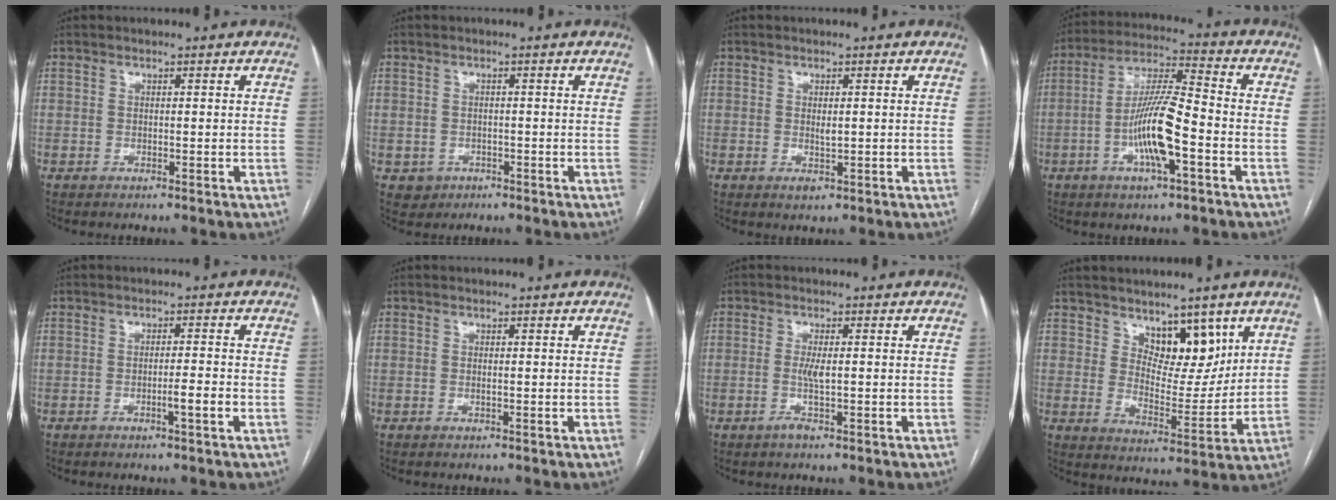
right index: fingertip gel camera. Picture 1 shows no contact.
{"total": 2.5, "force": [-1.0, 2.3, 0.3], "torque": [0.002, 0.007, -0.011]}
{"total": 1.7, "force": [-0.1, 0.8, 1.5], "torque": [-0.026, -0.004, 0.003]}
{"total": 11.8, "force": [-3.7, 1.8, 11.1], "torque": [-0.215, 0.004, -0.068]}
{"total": 2.7, "force": [-1.1, -0.1, 2.5], "torque": [-0.038, -0.002, -0.020]}
{"total": 0.0}
{"total": 2.5, "force": [-0.5, 0.3, 2.4], "torque": [-0.054, -0.003, -0.011]}
{"total": 8.2, "force": [5.2, 4.0, 4.8], "torque": [-0.067, -0.010, 0.092]}